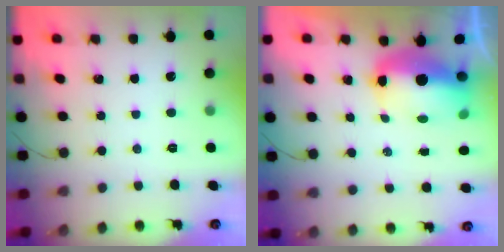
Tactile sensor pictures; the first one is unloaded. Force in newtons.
{"total": 10.5, "press": 10.4, "slide": 1.6}